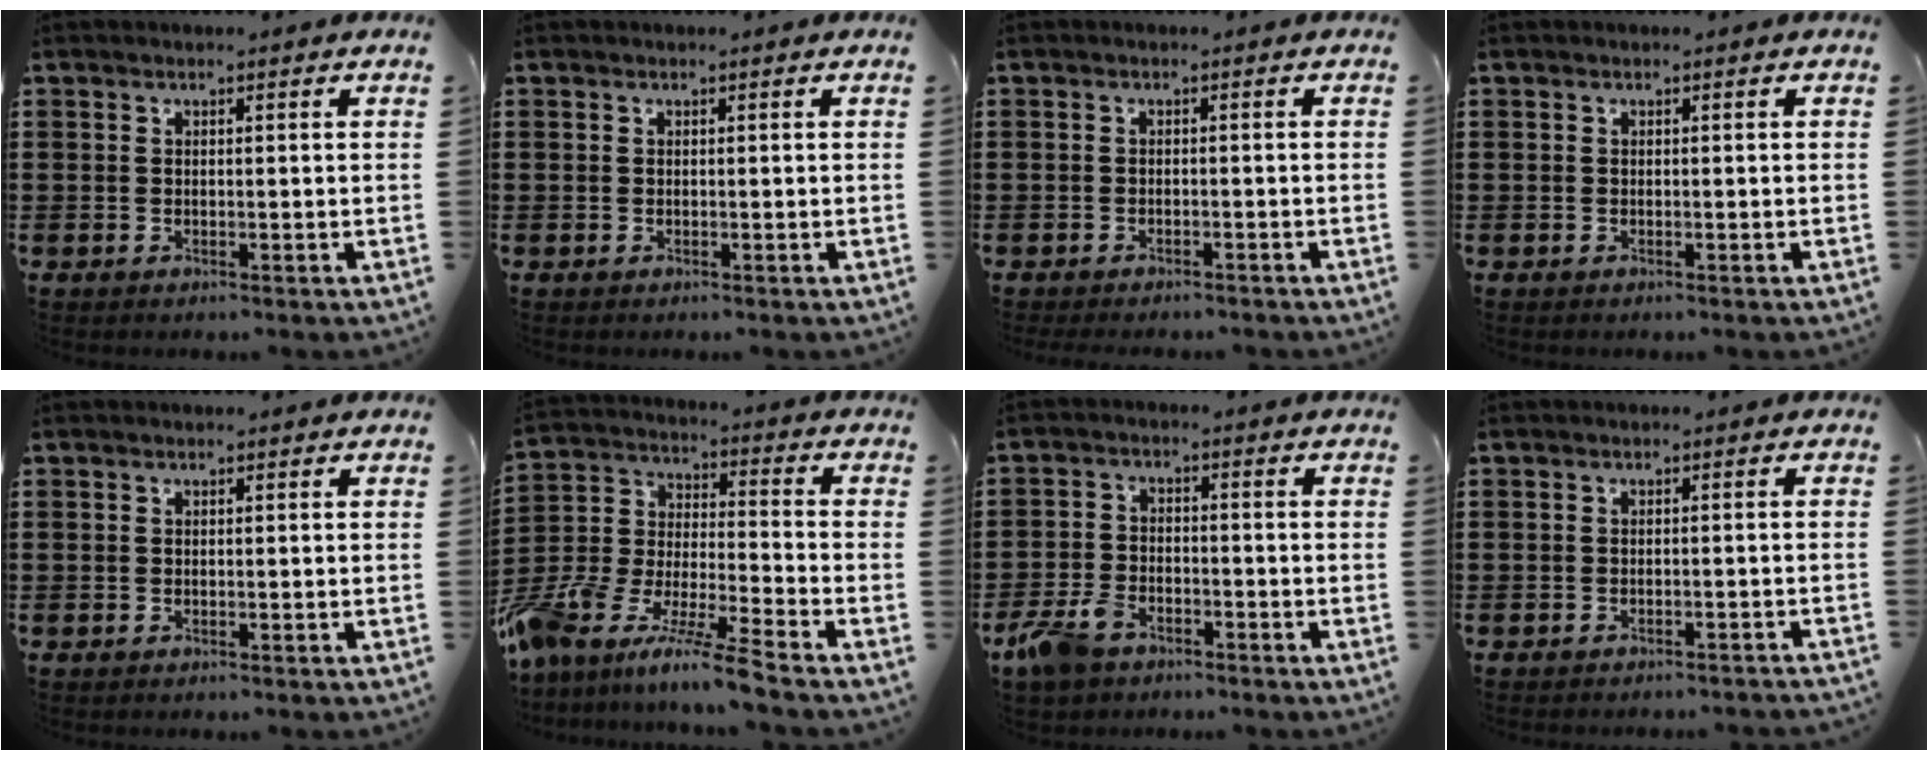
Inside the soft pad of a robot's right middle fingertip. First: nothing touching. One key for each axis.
{"total": 0.0}
{"total": 1.0, "fx": -1.0, "fy": 0.0, "fz": 0.1, "tx": -0.004, "ty": -0.001, "tz": -0.020}
{"total": 0.0}
{"total": 0.0}
{"total": 10.2, "fx": -9.4, "fy": -0.1, "fz": 4.1, "tx": -0.093, "ty": 0.002, "tz": -0.195}
{"total": 5.4, "fx": -3.9, "fy": 2.7, "fz": 2.6, "tx": -0.076, "ty": 0.004, "tz": -0.082}
{"total": 1.1, "fx": -1.1, "fy": -0.1, "fz": 0.1, "tx": -0.004, "ty": 0.001, "tz": -0.022}